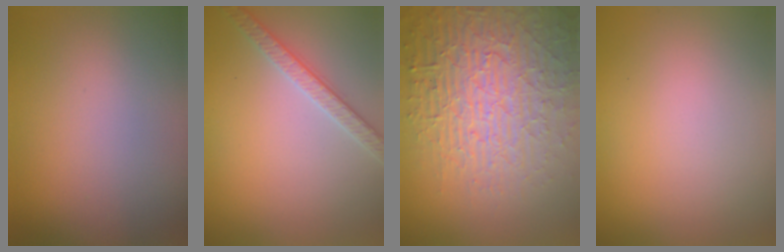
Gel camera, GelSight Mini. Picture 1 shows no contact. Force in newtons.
{"total": 2.6, "press": 2.5, "slide": 0.5}
{"total": 7.1, "press": 6.8, "slide": 1.8}
{"total": 0.0}